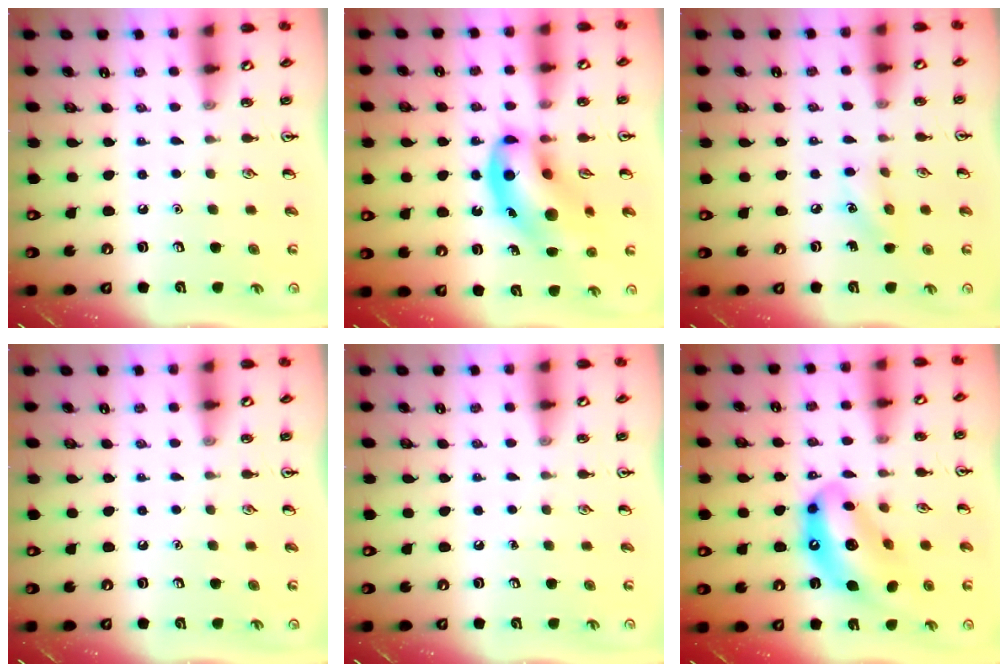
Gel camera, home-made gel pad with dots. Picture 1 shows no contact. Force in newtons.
{"total": 15.6, "press": 15.2, "slide": 3.5}
{"total": 6.6, "press": 6.3, "slide": 1.9}
{"total": 0.0}
{"total": 0.0}
{"total": 14.9, "press": 14.1, "slide": 4.7}